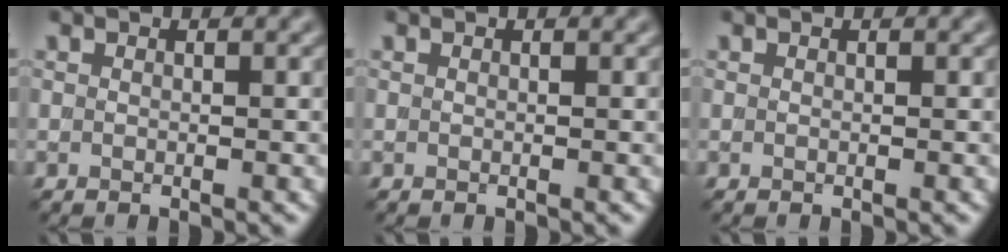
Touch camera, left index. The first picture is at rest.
{"total": 0.0}
{"total": 0.0}